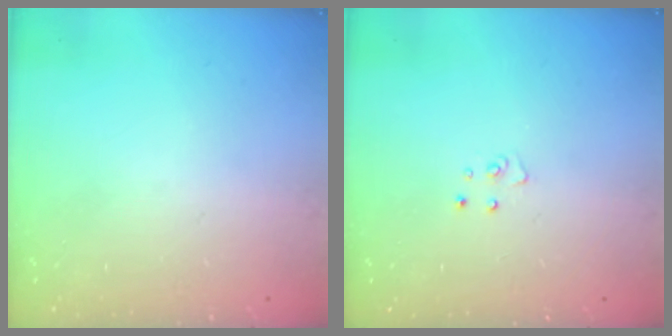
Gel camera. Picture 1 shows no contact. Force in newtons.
{"total": 3.1, "press": 3.1, "slide": 0.3}